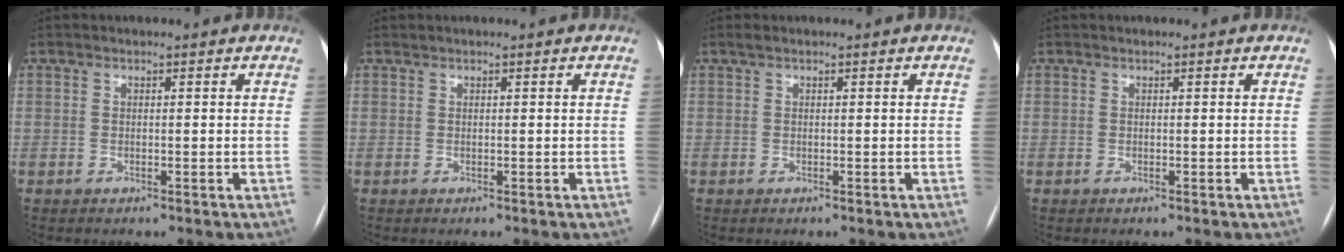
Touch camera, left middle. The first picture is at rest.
{"total": 0.0}
{"total": 0.5, "force": [0.4, 0.1, 0.3], "torque": [-0.010, 0.012, 0.010]}
{"total": 0.0}